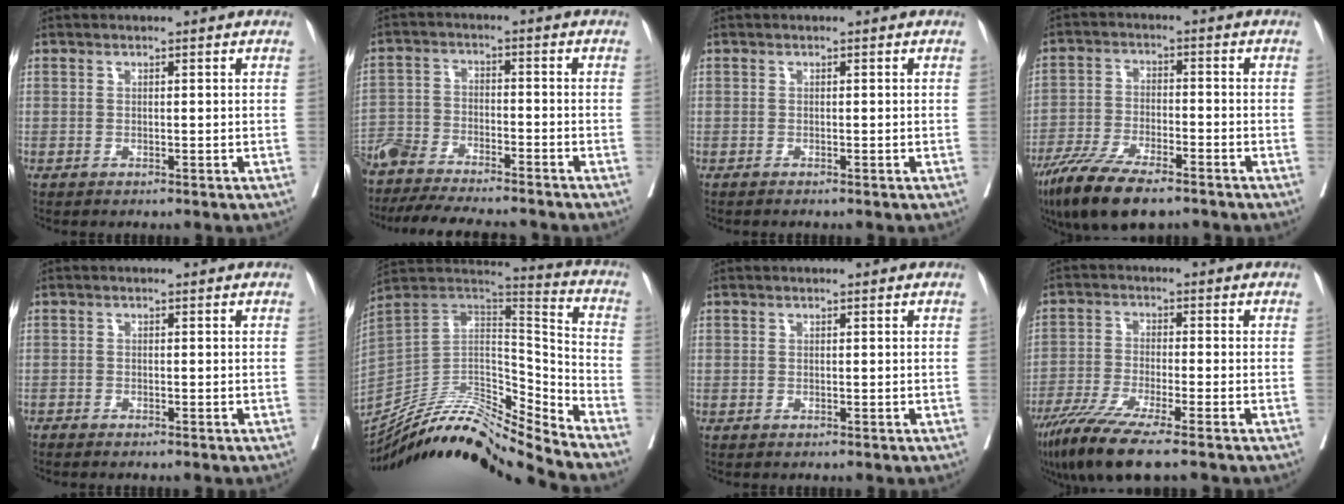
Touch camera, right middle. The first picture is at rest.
{"total": 17.0, "force": [-15.4, 2.7, 6.8], "torque": [-0.136, -0.011, -0.243]}
{"total": 0.9, "force": [-0.7, -0.1, 0.4], "torque": [-0.005, -0.001, -0.010]}
{"total": 12.2, "force": [-8.9, 3.2, 7.8], "torque": [-0.137, -0.025, -0.156]}
{"total": 1.1, "force": [-1.1, 0.0, 0.4], "torque": [-0.007, -0.001, -0.019]}
{"total": 21.6, "force": [-20.2, -0.4, 7.8], "torque": [-0.153, 0.012, -0.347]}
{"total": 0.0}
{"total": 9.8, "force": [-7.0, 0.1, 6.8], "torque": [-0.116, -0.027, -0.122]}